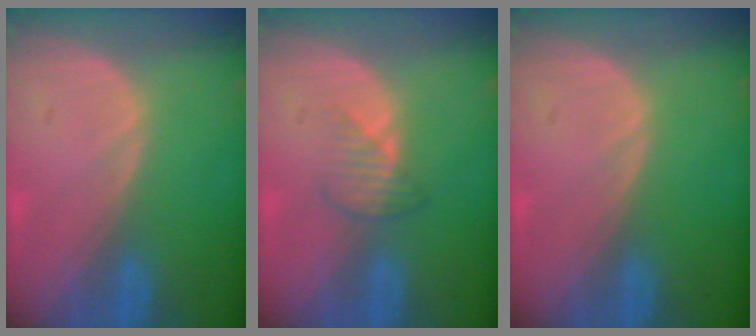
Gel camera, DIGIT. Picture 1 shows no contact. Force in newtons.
{"total": 2.5, "press": 2.5, "slide": 0.4}
{"total": 0.0}